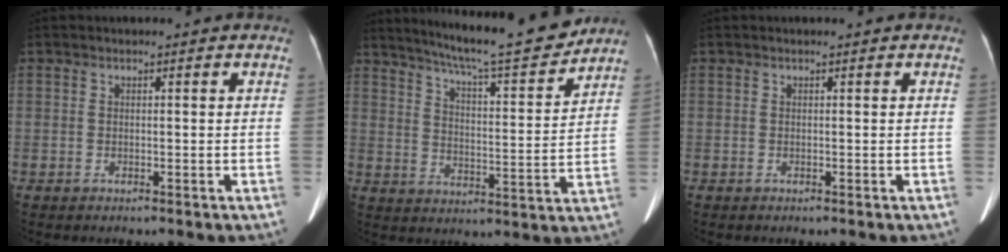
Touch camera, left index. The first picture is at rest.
{"total": 16.7, "force": [15.0, 0.4, 7.2], "torque": [-0.114, -0.014, 0.219]}
{"total": 0.0}